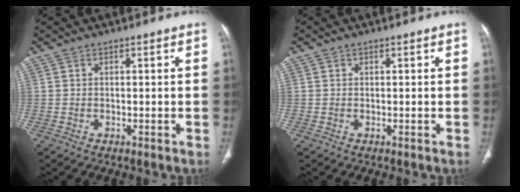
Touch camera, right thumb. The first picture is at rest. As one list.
[{"total": 0.0}]